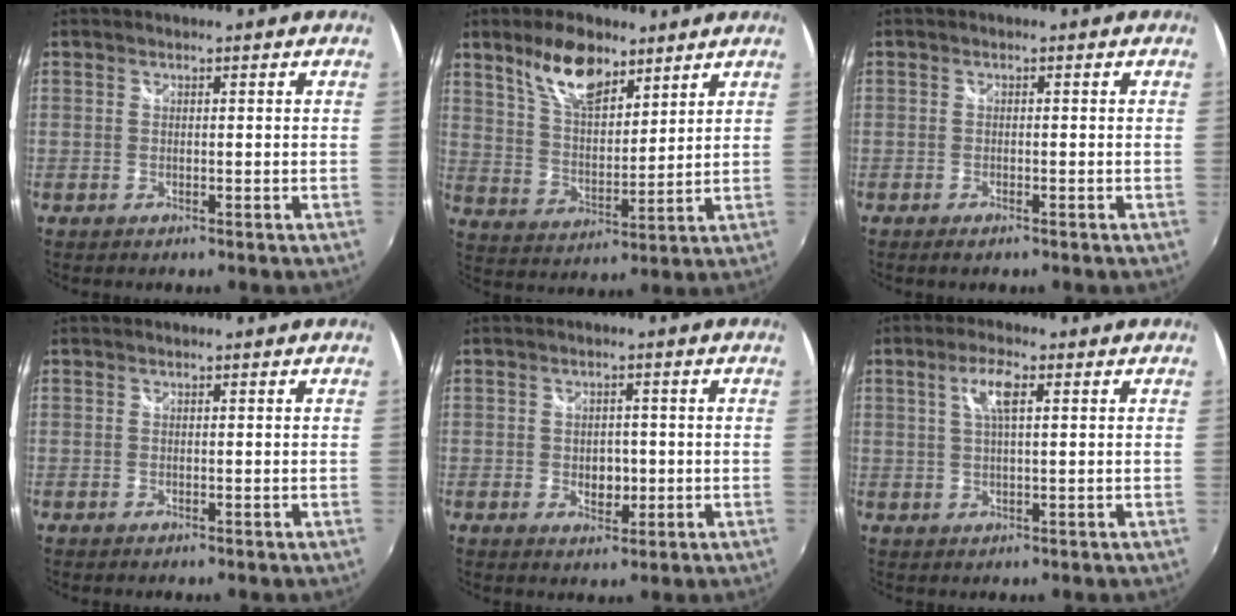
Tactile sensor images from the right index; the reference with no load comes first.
{"total": 11.5, "force": [7.6, 5.0, 6.9], "torque": [-0.122, 0.008, 0.144]}
{"total": 1.6, "force": [-1.2, 0.5, 0.9], "torque": [-0.019, -0.005, -0.022]}
{"total": 0.0}
{"total": 4.0, "force": [-0.7, 2.9, 2.6], "torque": [-0.041, -0.002, -0.008]}
{"total": 4.6, "force": [1.6, 1.3, 4.2], "torque": [-0.080, 0.006, 0.029]}